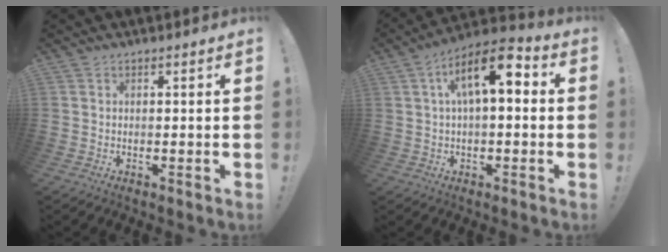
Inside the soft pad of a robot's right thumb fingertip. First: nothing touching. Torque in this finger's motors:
{"motor_torque": [1.36, 1.36, 0.14, 0.12, 0.12]}